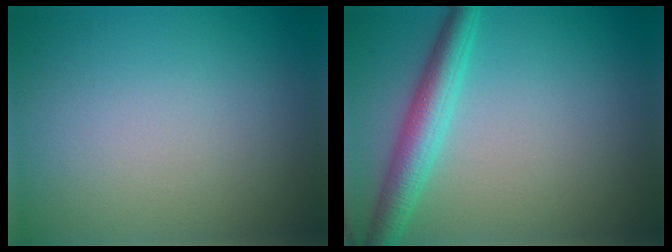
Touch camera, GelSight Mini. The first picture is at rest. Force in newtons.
{"total": 4.0, "press": 4.0, "slide": 0.1}